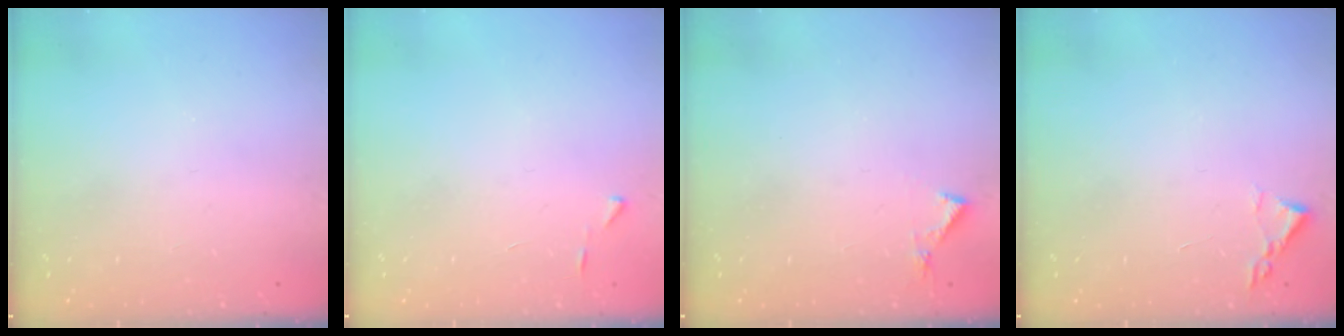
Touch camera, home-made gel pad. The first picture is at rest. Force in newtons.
{"total": 2.7, "press": 2.7, "slide": 0.3}
{"total": 4.1, "press": 4.1, "slide": 0.5}
{"total": 1.8, "press": 1.8, "slide": 0.3}